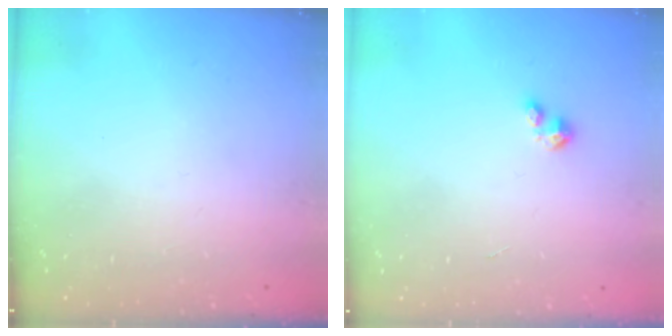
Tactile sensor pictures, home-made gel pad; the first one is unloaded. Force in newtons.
{"total": 2.1, "press": 2.0, "slide": 0.5}